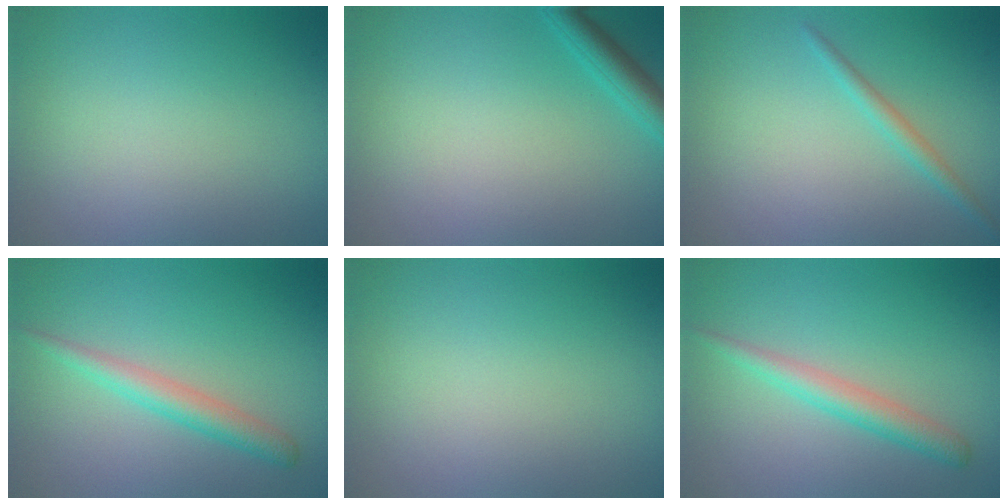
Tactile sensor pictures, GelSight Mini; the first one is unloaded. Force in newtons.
{"total": 2.3, "press": 2.3, "slide": 0.1}
{"total": 1.4, "press": 1.4, "slide": 0.0}
{"total": 2.5, "press": 2.5, "slide": 0.0}
{"total": 0.0}
{"total": 2.5, "press": 2.5, "slide": 0.0}